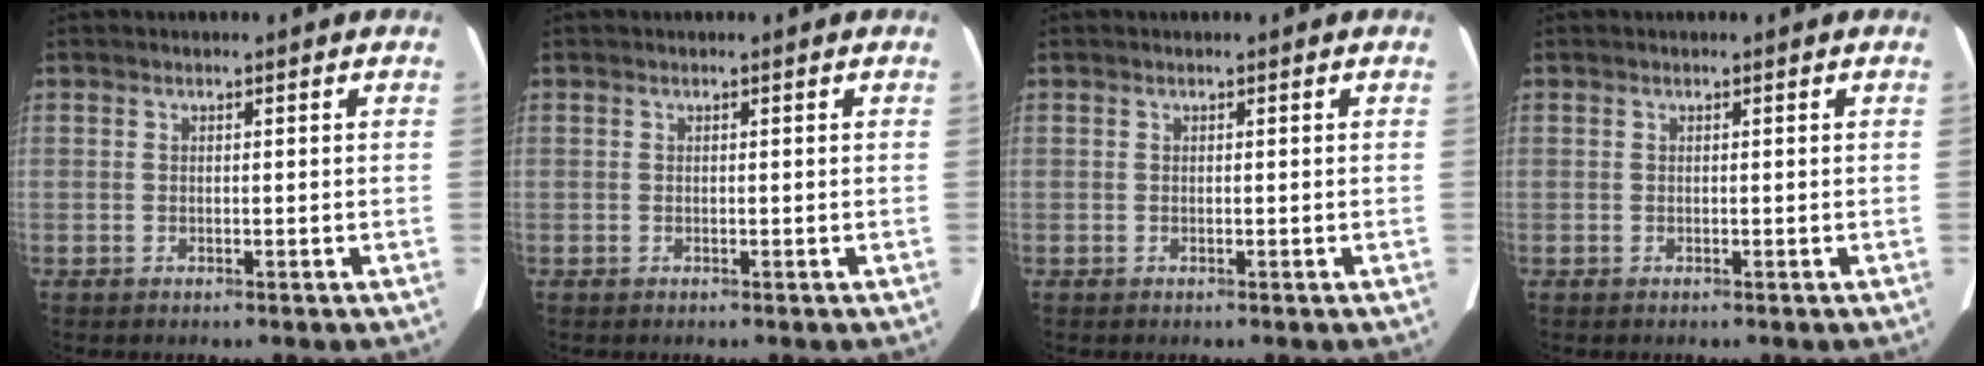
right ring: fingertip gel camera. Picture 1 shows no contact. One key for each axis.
{"total": 0.0}
{"total": 0.0}
{"total": 0.0}